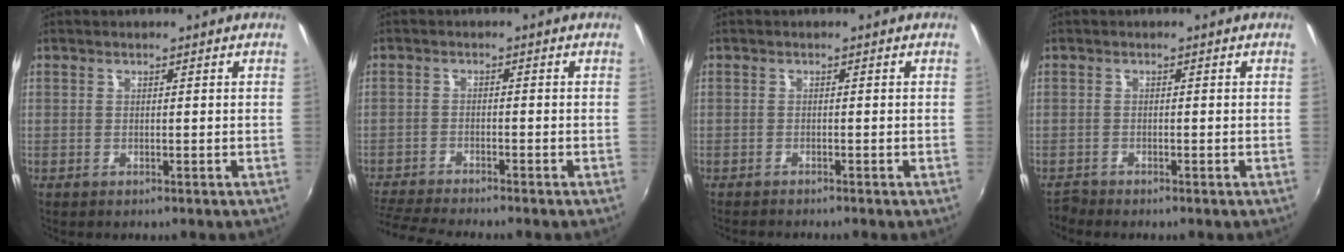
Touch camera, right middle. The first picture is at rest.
{"total": 8.1, "force": [-7.5, -0.1, 2.9], "torque": [-0.082, -0.025, -0.134]}
{"total": 2.0, "force": [-2.0, 0.0, 0.5], "torque": [-0.018, -0.013, -0.038]}
{"total": 1.3, "force": [-1.3, 0.0, -0.2], "torque": [0.002, -0.006, -0.030]}